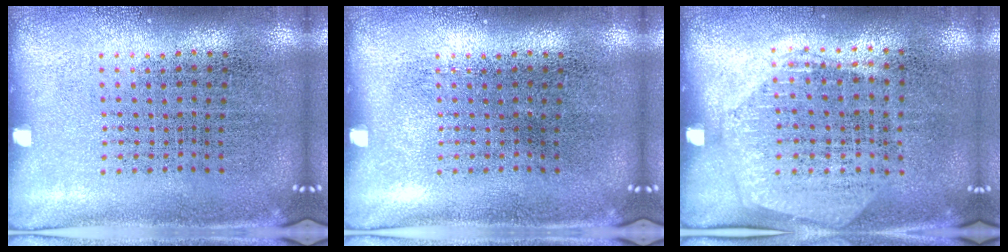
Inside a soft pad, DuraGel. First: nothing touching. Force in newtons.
{"total": 0.0}
{"total": 1.4, "press": 1.2, "slide": 0.8}